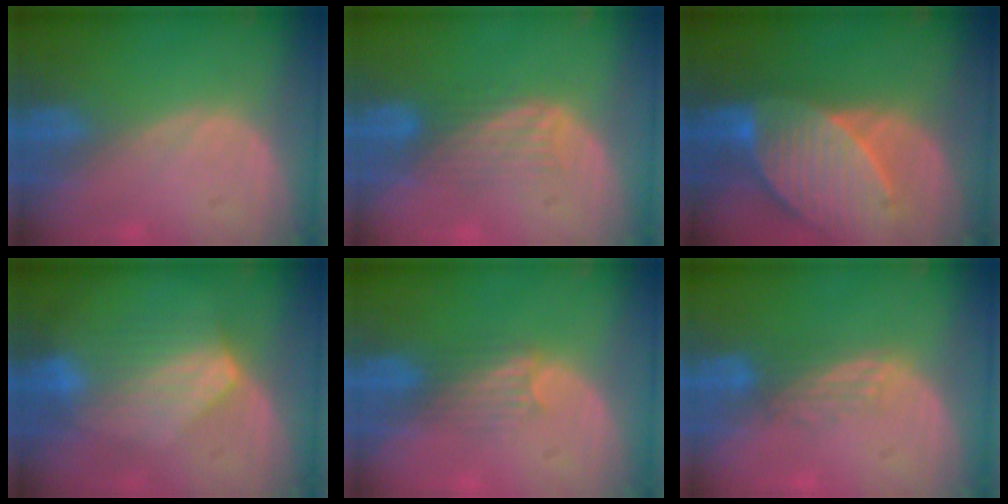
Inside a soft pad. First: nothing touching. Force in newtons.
{"total": 4.3, "press": 3.6, "slide": 2.3}
{"total": 10.1, "press": 8.9, "slide": 4.7}
{"total": 7.0, "press": 6.5, "slide": 2.4}
{"total": 3.3, "press": 3.0, "slide": 1.3}
{"total": 2.8, "press": 2.6, "slide": 1.2}